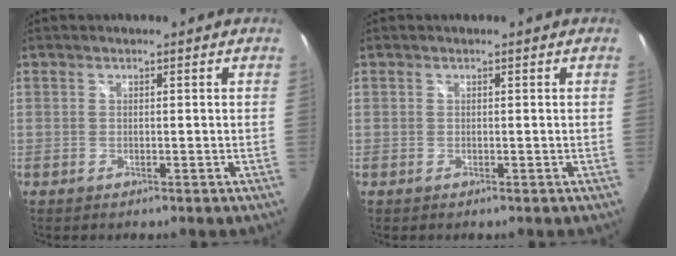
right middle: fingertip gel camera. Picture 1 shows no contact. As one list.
[{"total": 0.0}]